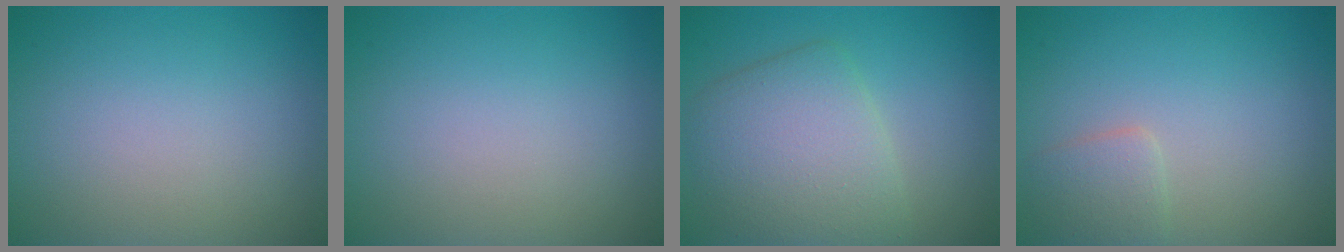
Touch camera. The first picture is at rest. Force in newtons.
{"total": 0.0}
{"total": 5.9, "press": 5.9, "slide": 0.2}
{"total": 1.9, "press": 1.9, "slide": 0.1}